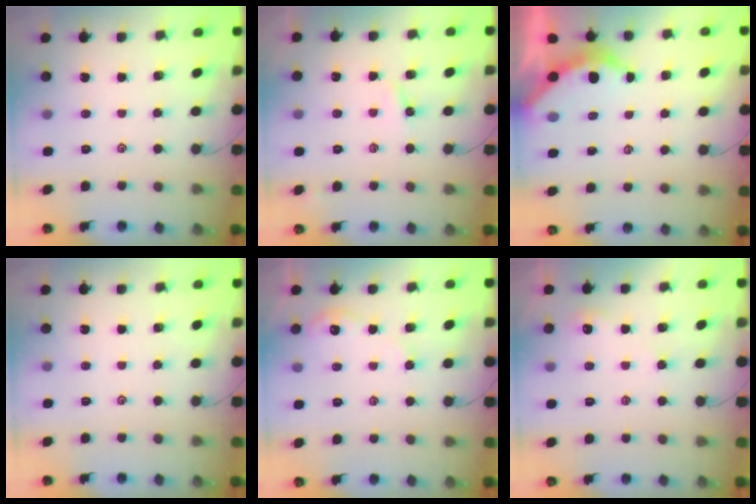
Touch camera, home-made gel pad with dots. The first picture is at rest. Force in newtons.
{"total": 3.0, "press": 3.0, "slide": 0.4}
{"total": 3.9, "press": 3.9, "slide": 0.5}
{"total": 0.0}
{"total": 3.3, "press": 3.2, "slide": 0.3}
{"total": 2.6, "press": 2.6, "slide": 0.3}